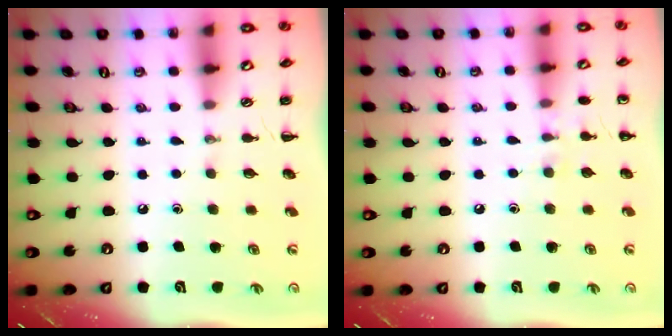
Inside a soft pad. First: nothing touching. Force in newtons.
{"total": 5.0, "press": 4.7, "slide": 1.7}